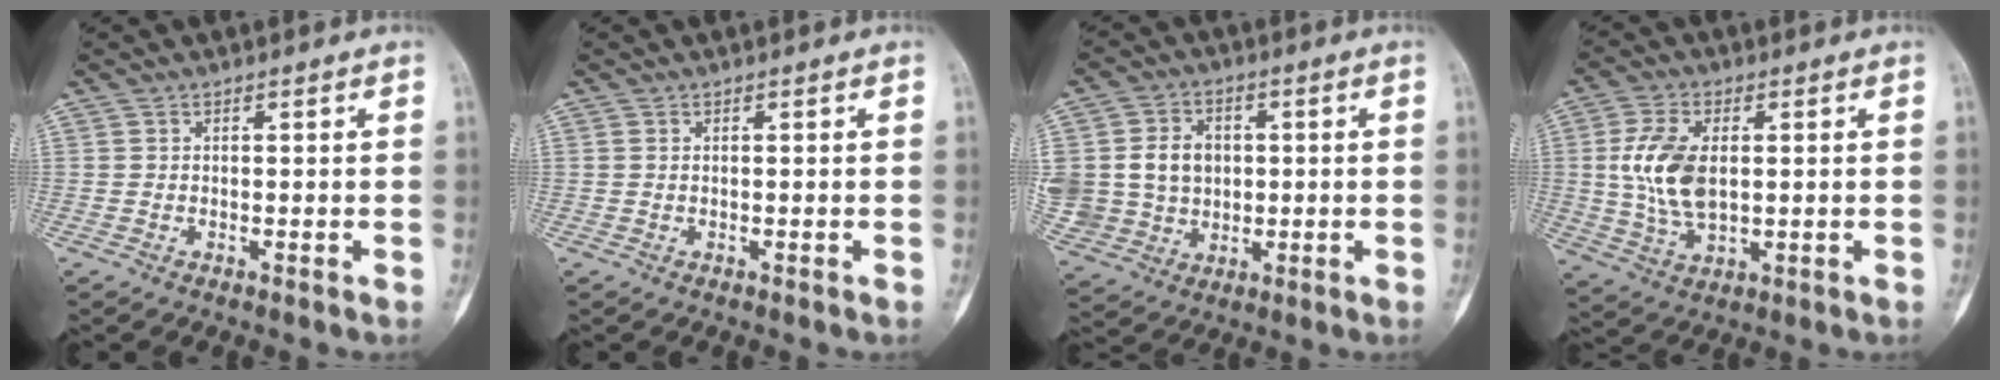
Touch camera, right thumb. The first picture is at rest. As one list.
[{"total": 0.0}, {"total": 14.7, "force": [1.3, 12.7, 7.4], "torque": [-0.146, 0.018, 0.043]}, {"total": 10.9, "force": [1.0, 6.2, 8.9], "torque": [-0.182, -0.006, 0.025]}]